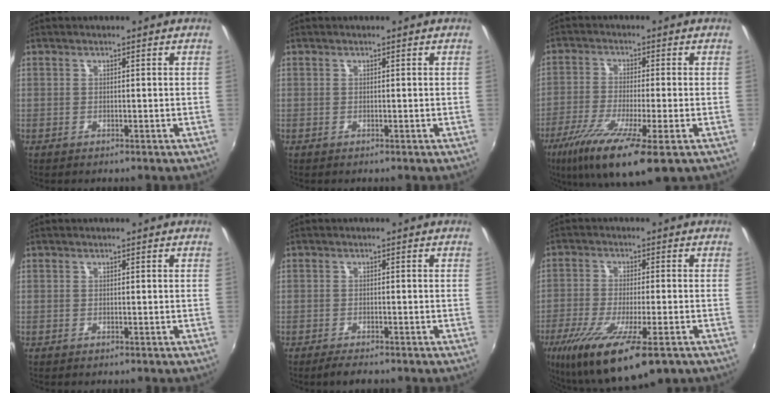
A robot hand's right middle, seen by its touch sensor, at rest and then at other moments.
{"total": 0.0}
{"total": 13.9, "force": [-7.3, 2.3, 11.6], "torque": [-0.236, -0.050, -0.132]}
{"total": 0.0}
{"total": 2.7, "force": [-2.3, 0.6, 1.4], "torque": [-0.035, -0.009, -0.043]}
{"total": 18.6, "force": [-10.9, 4.6, 14.4], "torque": [-0.278, -0.071, -0.177]}